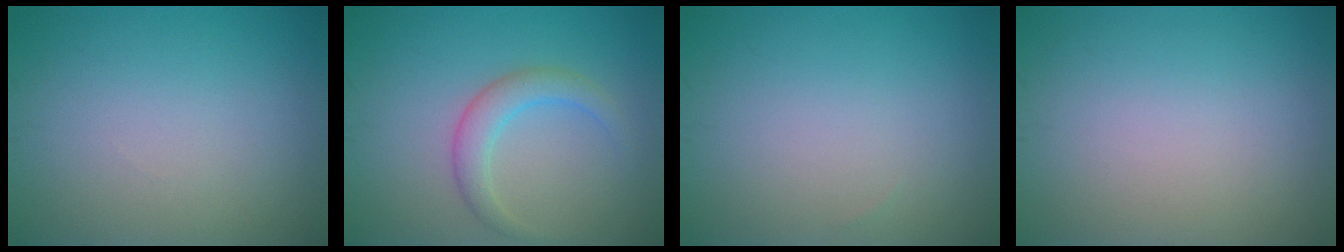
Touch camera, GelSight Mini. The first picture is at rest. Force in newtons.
{"total": 2.8, "press": 2.8, "slide": 0.2}
{"total": 0.0}
{"total": 0.0}